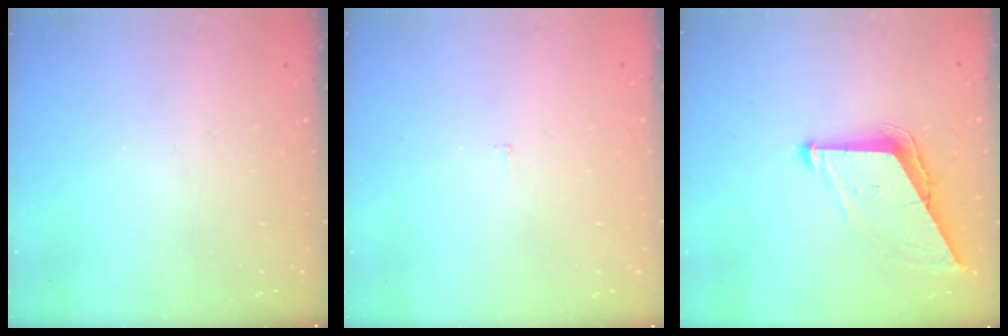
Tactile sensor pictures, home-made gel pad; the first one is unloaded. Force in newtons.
{"total": 2.2, "press": 2.2, "slide": 0.2}
{"total": 8.8, "press": 8.7, "slide": 0.4}